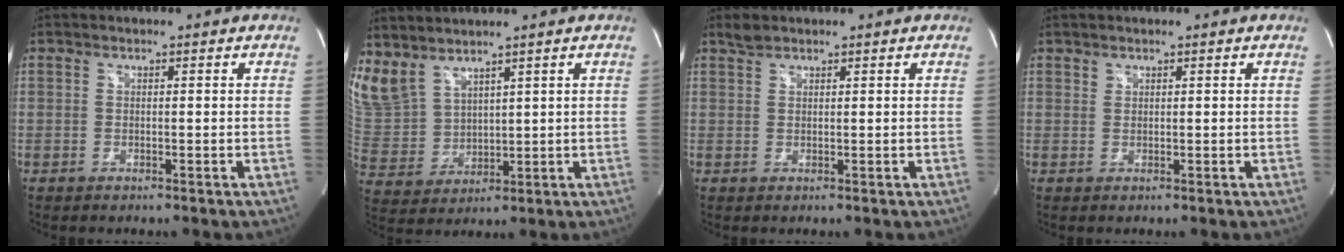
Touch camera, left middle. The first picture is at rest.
{"total": 9.3, "force": [7.8, 3.6, 3.6], "torque": [-0.098, 0.001, 0.187]}
{"total": 1.4, "force": [1.3, 0.4, 0.4], "torque": [-0.013, 0.008, 0.028]}
{"total": 0.5, "force": [0.5, 0.3, 0.0], "torque": [0.003, -0.002, 0.007]}